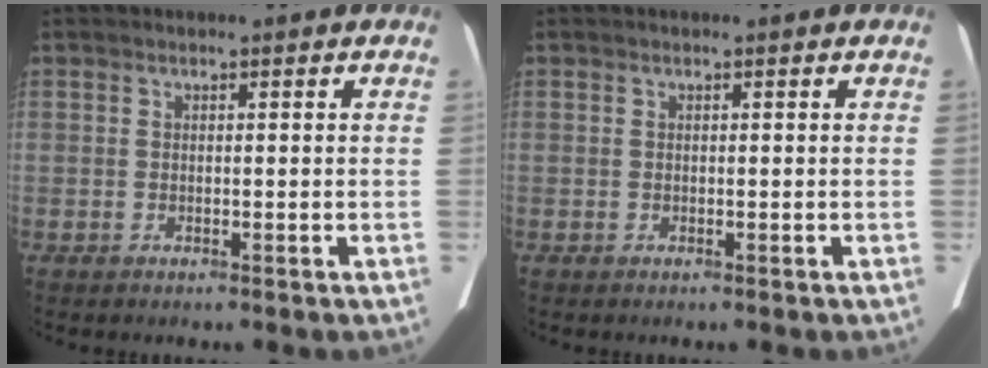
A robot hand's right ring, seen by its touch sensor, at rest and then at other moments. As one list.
[{"total": 0.0}]